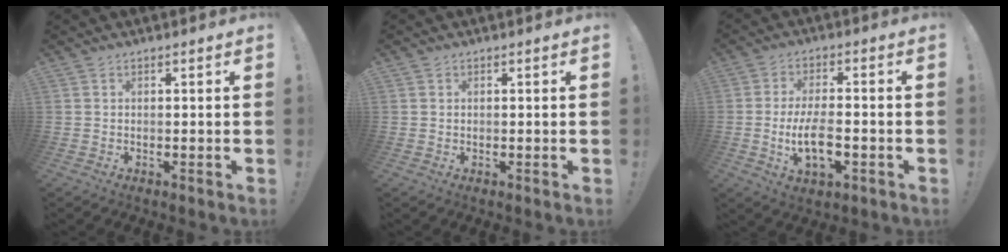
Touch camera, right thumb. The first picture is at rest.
{"total": 0.5, "force": [0.2, 0.5, -0.1], "torque": [0.005, -0.001, 0.004]}
{"total": 10.1, "force": [-2.4, 4.7, 8.6], "torque": [-0.156, -0.002, -0.042]}